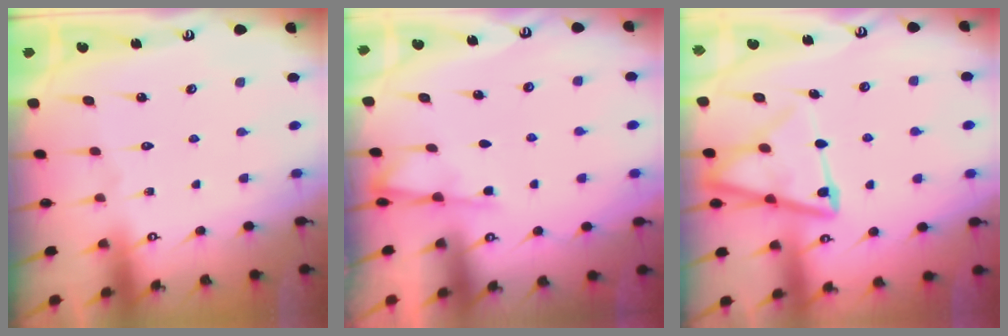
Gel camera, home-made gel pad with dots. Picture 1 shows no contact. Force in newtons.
{"total": 3.7, "press": 3.7, "slide": 0.6}
{"total": 12.1, "press": 12.0, "slide": 1.1}